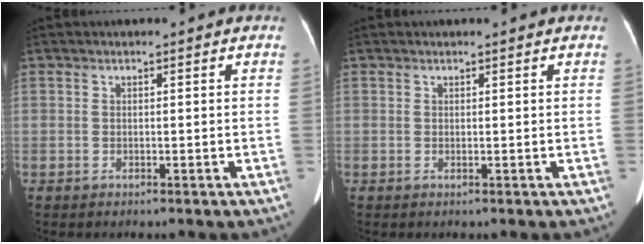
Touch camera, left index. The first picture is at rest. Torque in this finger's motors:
{"motor_torque": [0.20, 0.05, -0.02, -0.01]}